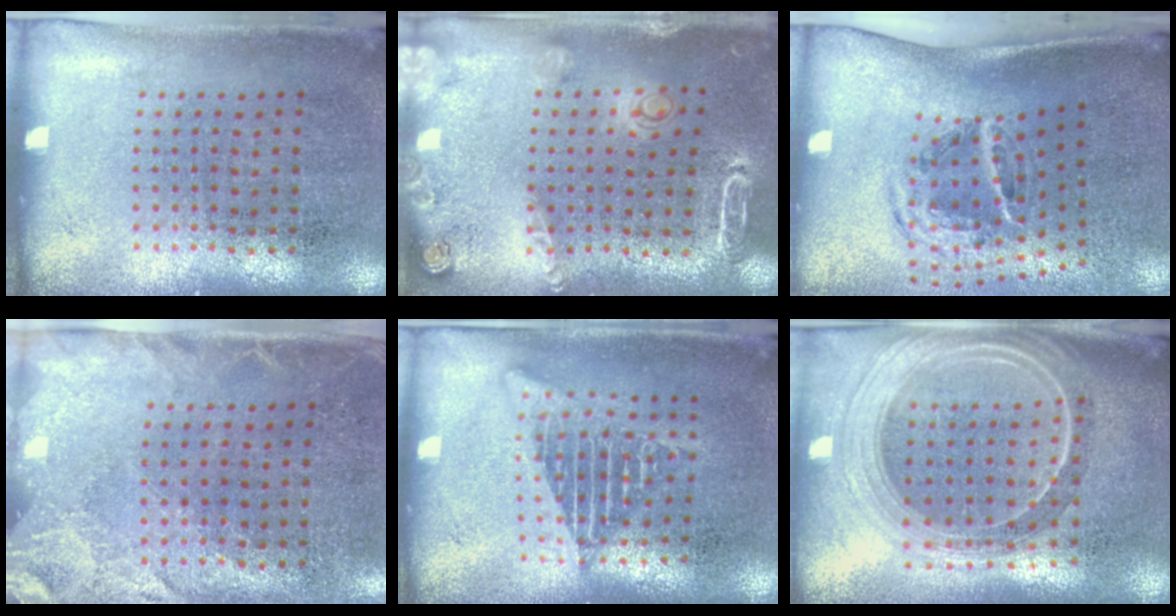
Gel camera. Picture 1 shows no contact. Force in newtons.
{"total": 1.8, "press": 1.8, "slide": 0.3}
{"total": 2.0, "press": 1.2, "slide": 1.5}
{"total": 2.5, "press": 2.1, "slide": 1.3}
{"total": 2.0, "press": 2.0, "slide": 0.2}
{"total": 2.3, "press": 2.0, "slide": 1.1}